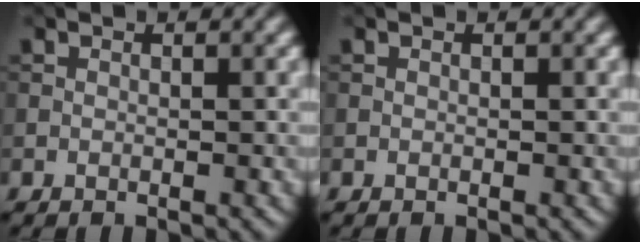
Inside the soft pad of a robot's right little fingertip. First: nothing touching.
{"total": 0.0}